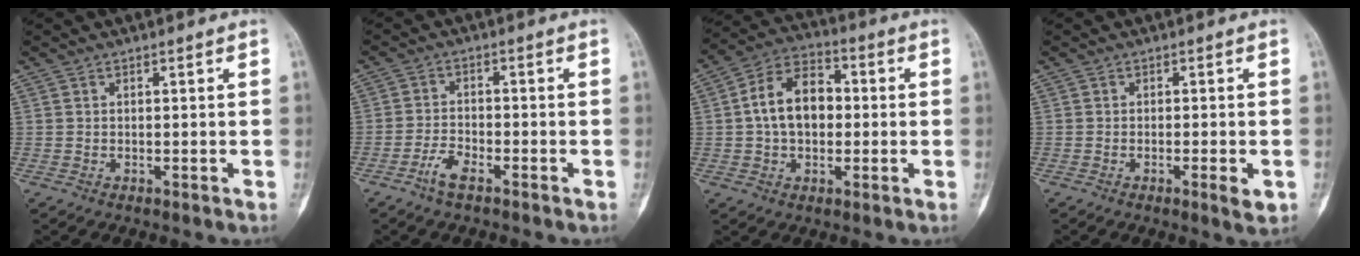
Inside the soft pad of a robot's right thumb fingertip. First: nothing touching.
{"total": 3.9, "force": [-2.8, 1.3, 2.5], "torque": [-0.055, 0.018, -0.055]}
{"total": 12.0, "force": [0.5, 8.2, 8.8], "torque": [-0.138, 0.027, 0.000]}
{"total": 3.2, "force": [-1.2, 0.6, 2.9], "torque": [-0.043, -0.005, -0.017]}